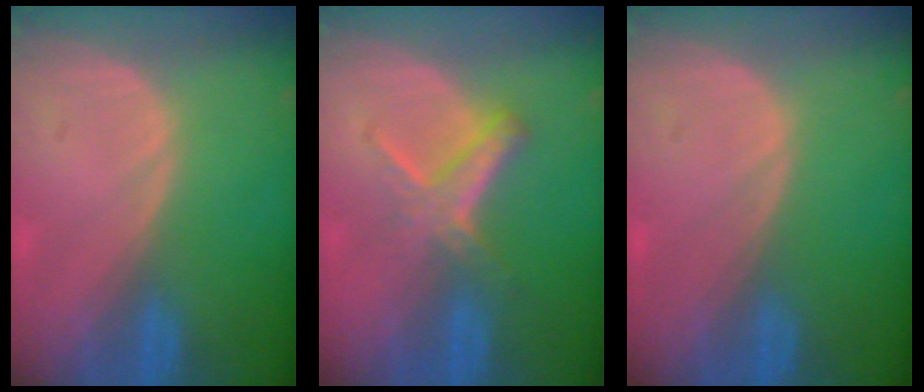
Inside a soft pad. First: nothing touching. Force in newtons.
{"total": 5.8, "press": 5.1, "slide": 2.9}
{"total": 0.0}